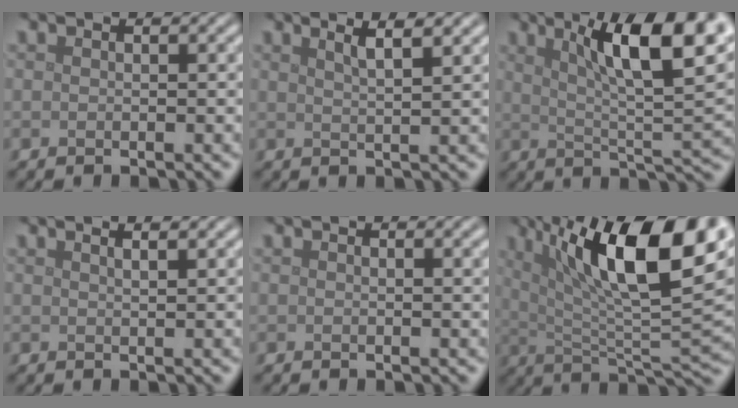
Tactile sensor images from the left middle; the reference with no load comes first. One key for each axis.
{"total": 3.5, "fx": 2.2, "fy": 1.0, "fz": 2.5, "tx": -0.013, "ty": 0.017, "tz": 0.009}
{"total": 11.7, "fx": 5.1, "fy": 3.1, "fz": 10.1, "tx": -0.131, "ty": 0.008, "tz": 0.080}
{"total": 2.6, "fx": 1.6, "fy": 1.0, "fz": 1.7, "tx": 0.001, "ty": 0.008, "tz": -0.006}
{"total": 1.1, "fx": 0.6, "fy": 0.3, "fz": 0.9, "tx": -0.006, "ty": 0.005, "tz": 0.008}
{"total": 14.2, "fx": 6.1, "fy": 4.1, "fz": 12.2, "tx": -0.187, "ty": 0.006, "tz": 0.101}